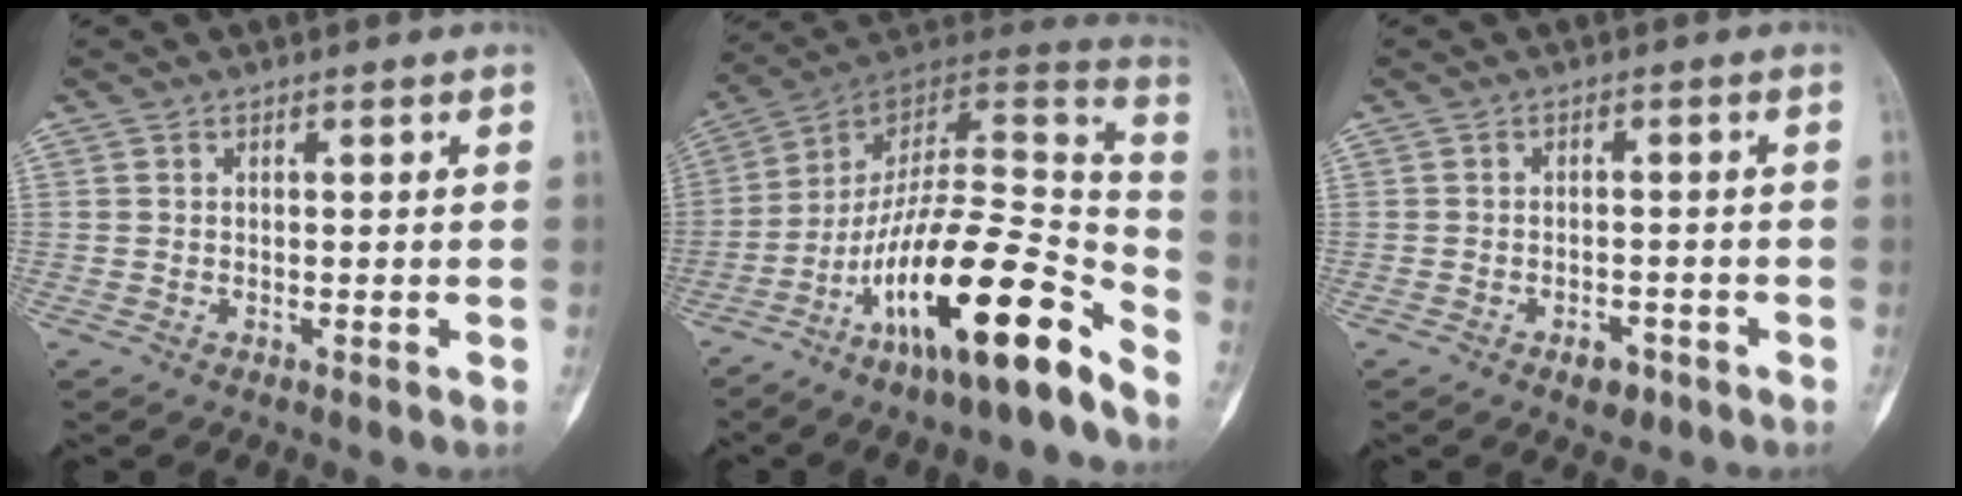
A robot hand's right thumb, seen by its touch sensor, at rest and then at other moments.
{"total": 22.8, "force": [-14.1, 5.4, 17.1], "torque": [-0.250, 0.099, -0.235]}
{"total": 3.1, "force": [-1.8, 1.9, 1.6], "torque": [-0.008, 0.010, -0.023]}